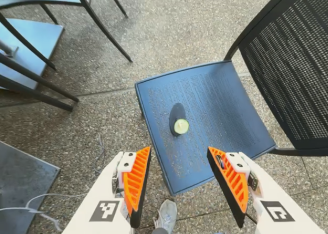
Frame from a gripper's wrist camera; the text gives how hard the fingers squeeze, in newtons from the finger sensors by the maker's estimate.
{"total": 0.0}